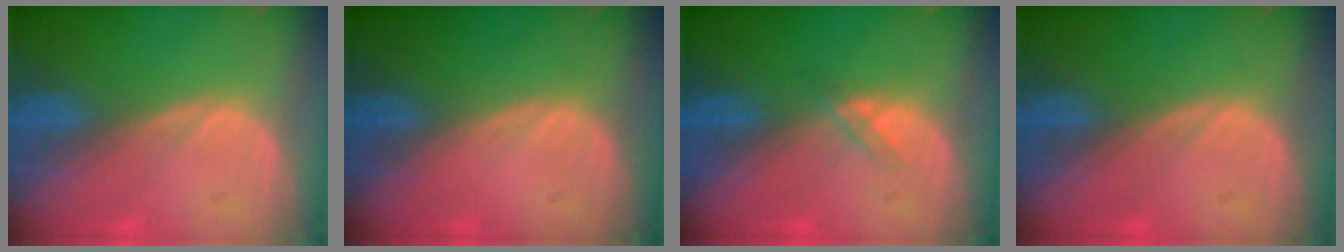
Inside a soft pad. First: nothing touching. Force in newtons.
{"total": 0.0}
{"total": 1.3, "press": 1.3, "slide": 0.2}
{"total": 0.0}